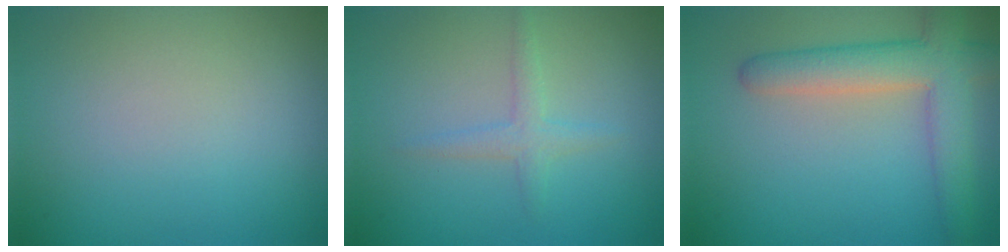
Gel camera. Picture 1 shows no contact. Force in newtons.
{"total": 1.6, "press": 1.6, "slide": 0.1}
{"total": 5.8, "press": 5.8, "slide": 0.5}